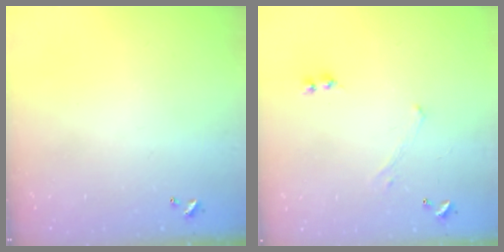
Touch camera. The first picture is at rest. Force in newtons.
{"total": 0.0}